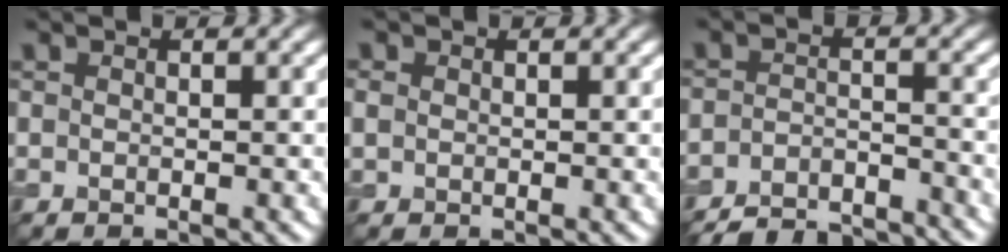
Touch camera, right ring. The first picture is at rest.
{"total": 1.1, "force": [0.2, 1.0, 0.4], "torque": [-0.008, 0.002, 0.002]}
{"total": 6.7, "force": [-6.2, 1.6, 2.0], "torque": [-0.033, -0.009, -0.106]}